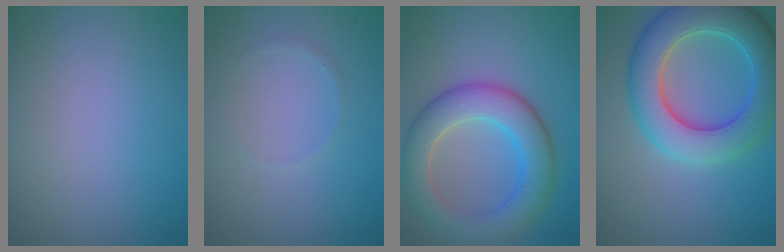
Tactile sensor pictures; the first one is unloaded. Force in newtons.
{"total": 0.5, "press": 0.5, "slide": 0.0}
{"total": 7.1, "press": 7.1, "slide": 0.4}
{"total": 8.4, "press": 8.4, "slide": 0.3}